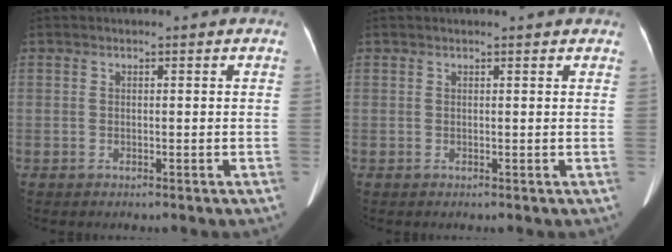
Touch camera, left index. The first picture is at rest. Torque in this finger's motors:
{"motor_torque": [0.13, -0.34, 0.01, 0.00]}